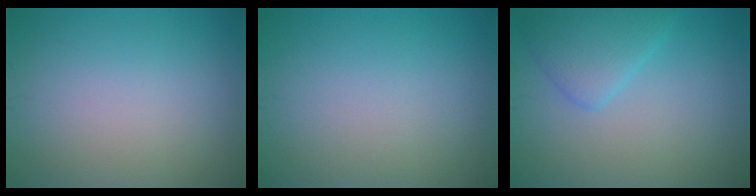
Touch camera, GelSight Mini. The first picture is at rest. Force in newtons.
{"total": 0.0}
{"total": 2.3, "press": 2.3, "slide": 0.0}